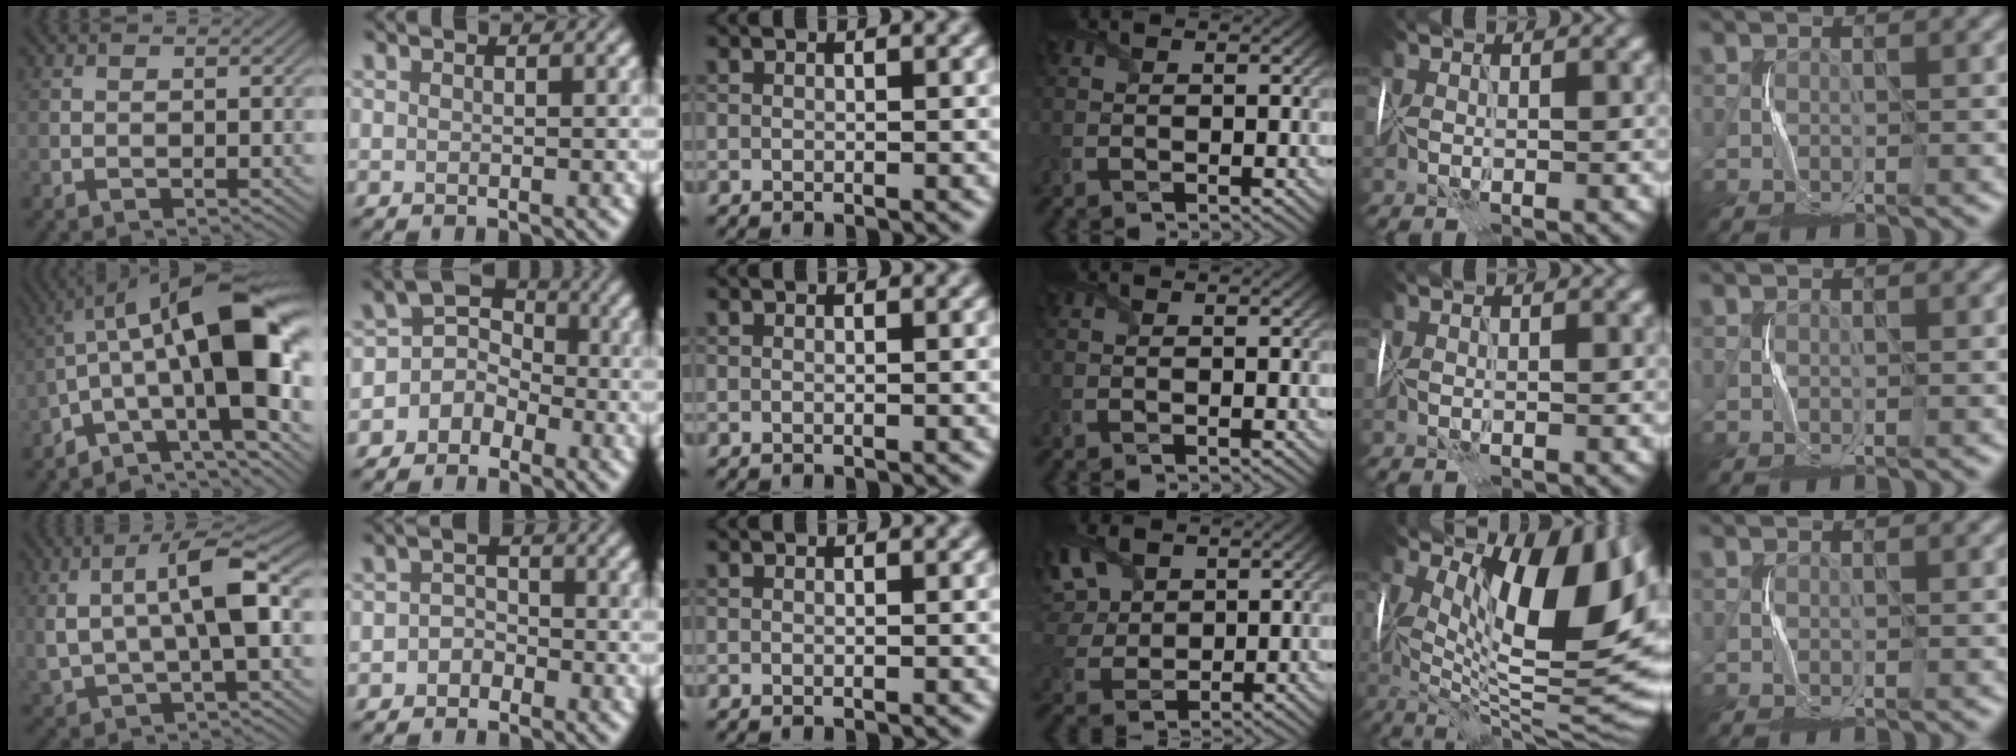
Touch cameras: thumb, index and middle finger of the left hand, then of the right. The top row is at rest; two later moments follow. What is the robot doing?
{"motion": "wrap", "object": "cellophane"}